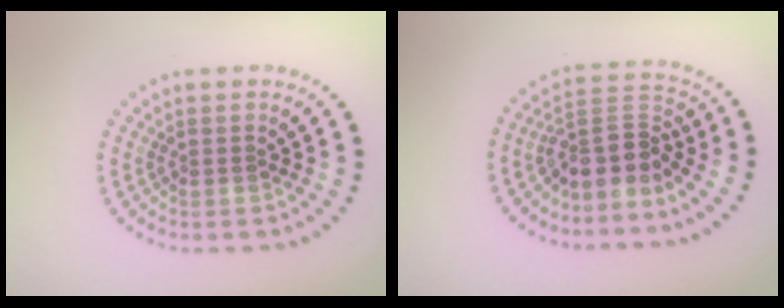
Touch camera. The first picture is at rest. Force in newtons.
{"total": 3.9, "press": 2.8, "slide": 2.7}